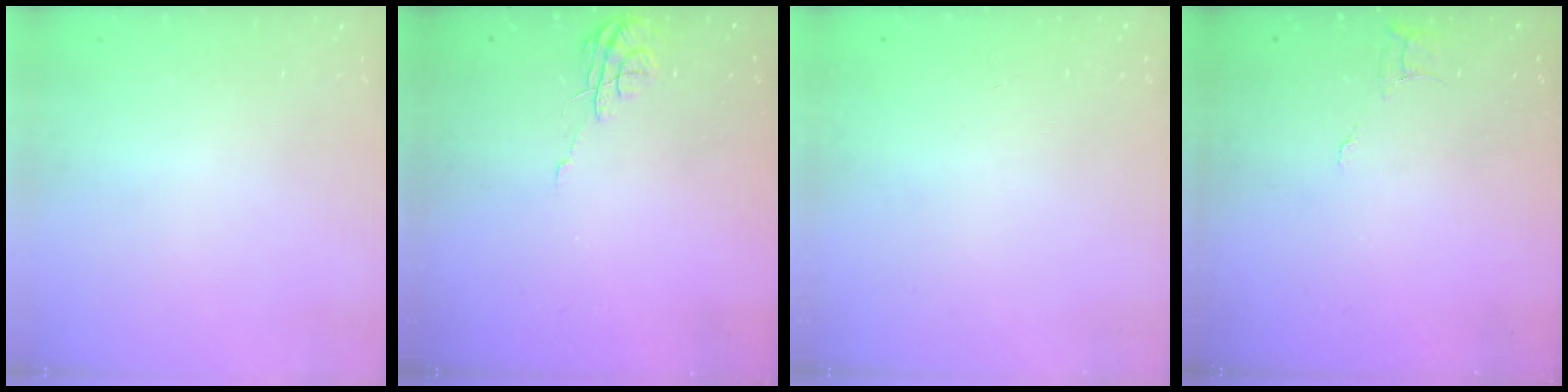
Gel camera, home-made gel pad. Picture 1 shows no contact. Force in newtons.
{"total": 7.0, "press": 7.0, "slide": 0.4}
{"total": 0.0}
{"total": 4.9, "press": 4.8, "slide": 0.3}